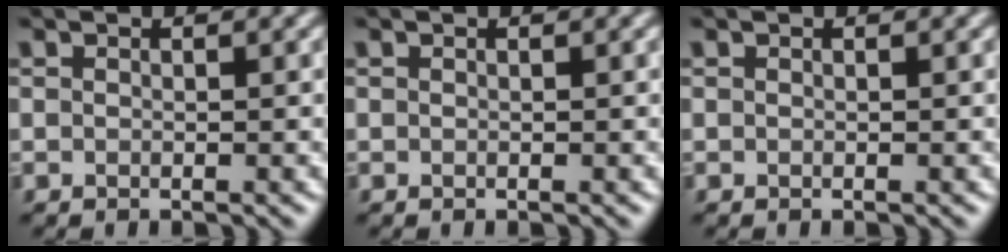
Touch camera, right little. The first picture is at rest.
{"total": 0.0}
{"total": 0.0}